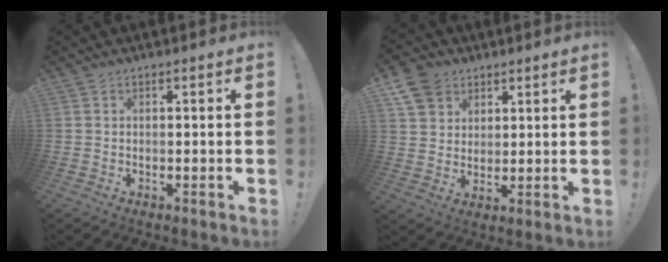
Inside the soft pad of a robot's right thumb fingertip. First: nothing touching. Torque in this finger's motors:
{"motor_torque": [0.46, 1.05, -0.31, 0.25, 0.09]}